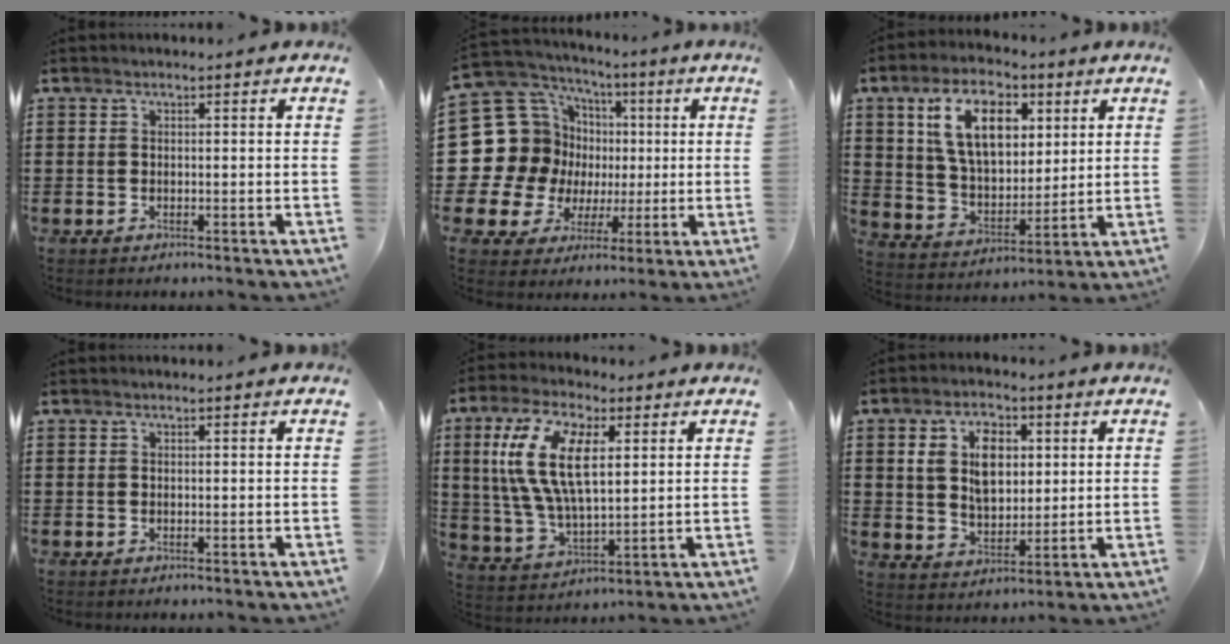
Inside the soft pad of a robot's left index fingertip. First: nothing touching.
{"total": 16.4, "force": [0.0, 15.2, 6.2], "torque": [-0.199, -0.020, 0.028]}
{"total": 11.9, "force": [5.3, 6.7, 8.3], "torque": [-0.172, 0.016, 0.094]}
{"total": 0.0}
{"total": 13.2, "force": [4.1, 6.1, 11.0], "torque": [-0.241, 0.009, 0.073]}
{"total": 7.6, "force": [2.4, 4.7, 5.5], "torque": [-0.113, 0.009, 0.035]}